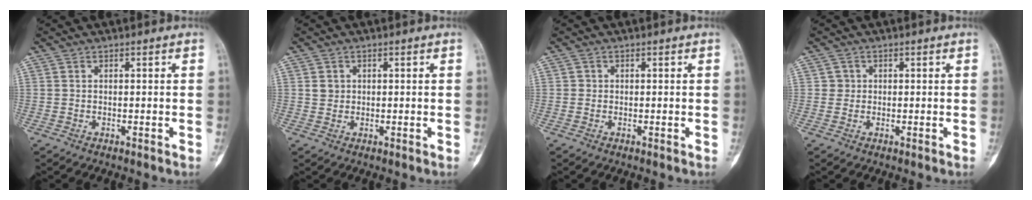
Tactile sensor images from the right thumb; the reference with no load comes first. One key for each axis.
{"total": 1.7, "fx": 0.4, "fy": 1.6, "fz": 0.6, "tx": -0.003, "ty": 0.001, "tz": 0.008}
{"total": 0.6, "fx": -0.1, "fy": 0.6, "fz": 0.1, "tx": 0.002, "ty": 0.003, "tz": -0.003}
{"total": 1.3, "fx": 0.1, "fy": 1.3, "fz": 0.0, "tx": 0.010, "ty": 0.005, "tz": -0.001}